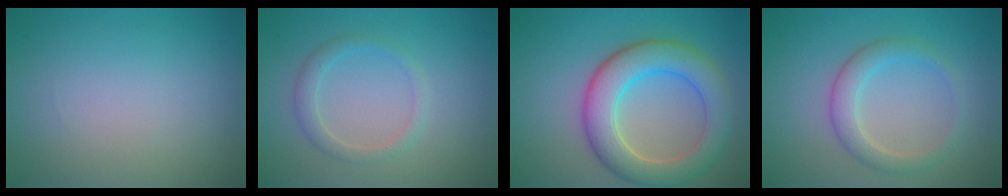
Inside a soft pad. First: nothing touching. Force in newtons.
{"total": 1.8, "press": 1.8, "slide": 0.1}
{"total": 7.1, "press": 7.1, "slide": 0.5}
{"total": 2.8, "press": 2.8, "slide": 0.2}